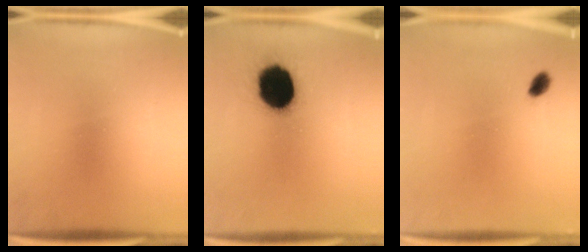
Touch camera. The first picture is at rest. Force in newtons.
{"total": 18.0}
{"total": 1.9}